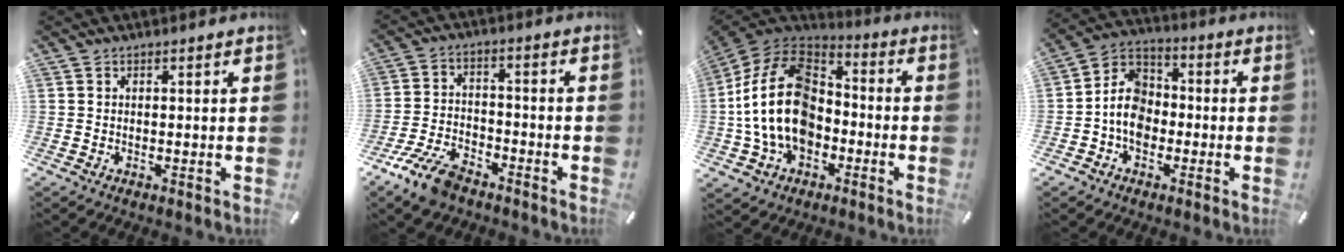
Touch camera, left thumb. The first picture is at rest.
{"total": 10.1, "force": [-7.2, 4.8, 5.2], "torque": [-0.110, 0.035, -0.136]}
{"total": 18.7, "force": [-3.7, 13.9, 12.0], "torque": [-0.263, 0.026, -0.070]}
{"total": 8.8, "force": [-2.8, 6.9, 4.6], "torque": [-0.115, 0.016, -0.057]}